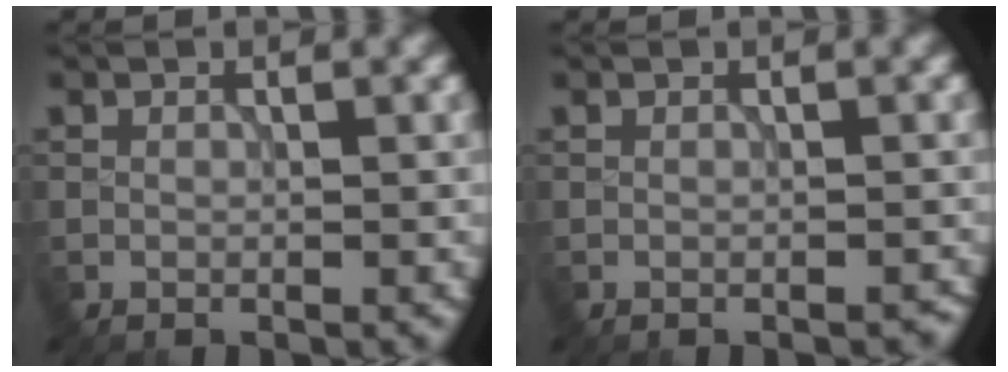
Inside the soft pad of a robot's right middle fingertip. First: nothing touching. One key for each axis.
{"total": 0.7, "fx": -0.4, "fy": 0.3, "fz": 0.4, "tx": -0.008, "ty": -0.003, "tz": -0.006}